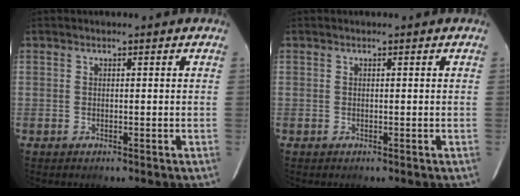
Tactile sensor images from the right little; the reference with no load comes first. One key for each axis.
{"total": 0.0}